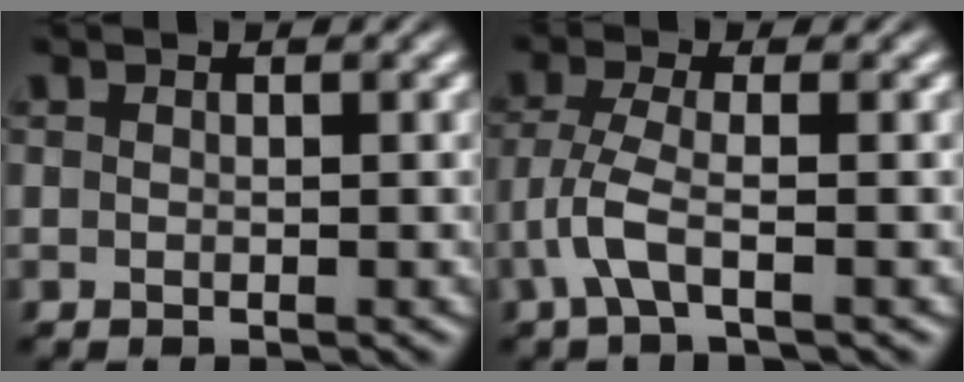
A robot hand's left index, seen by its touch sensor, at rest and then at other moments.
{"total": 3.0, "force": [-1.6, 0.3, 2.5], "torque": [-0.064, 0.004, -0.034]}